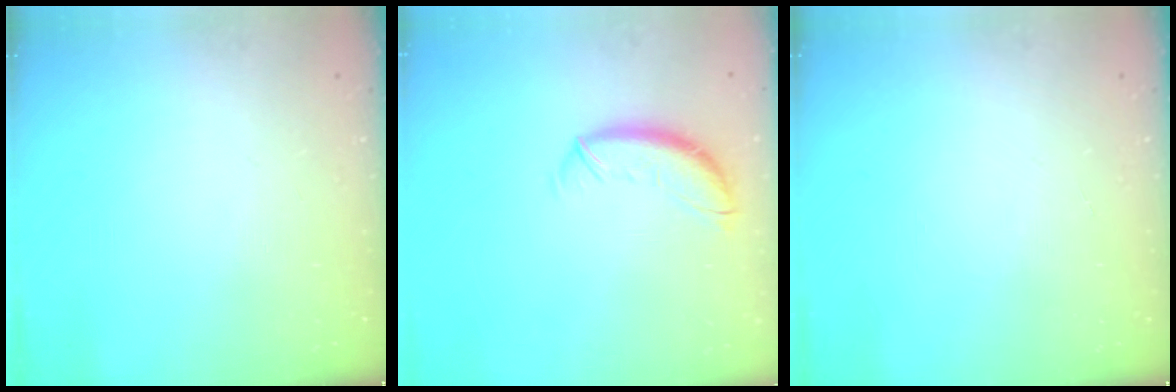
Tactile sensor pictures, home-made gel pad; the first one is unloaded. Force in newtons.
{"total": 10.5, "press": 10.5, "slide": 0.7}
{"total": 0.0}